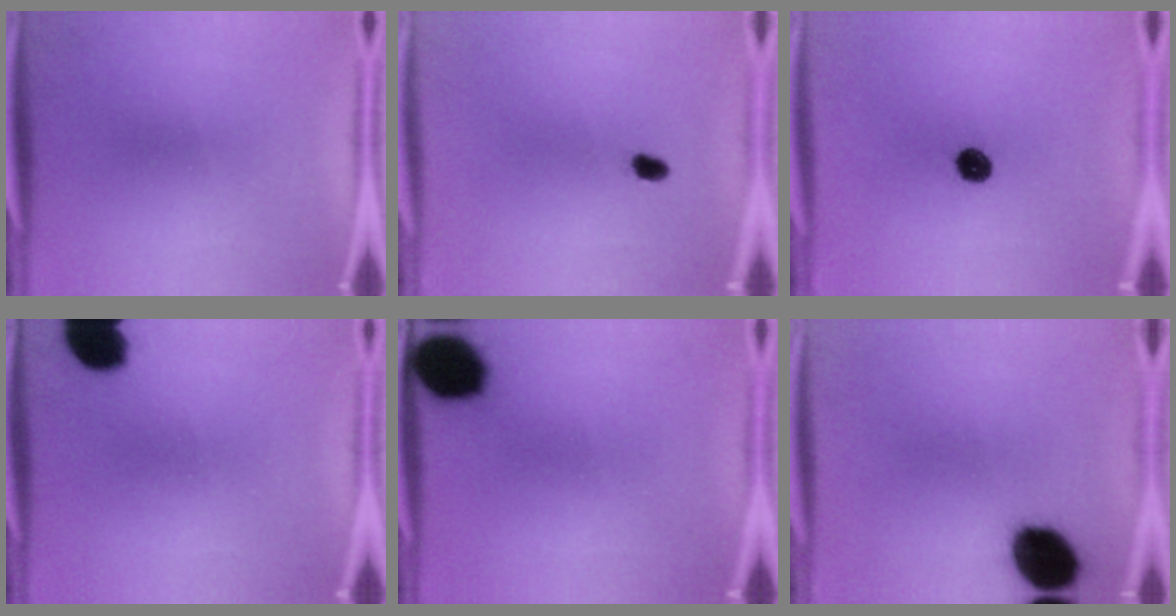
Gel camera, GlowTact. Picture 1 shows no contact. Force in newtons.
{"total": 1.8}
{"total": 5.2}
{"total": 8.7}
{"total": 13.7}
{"total": 13.6}